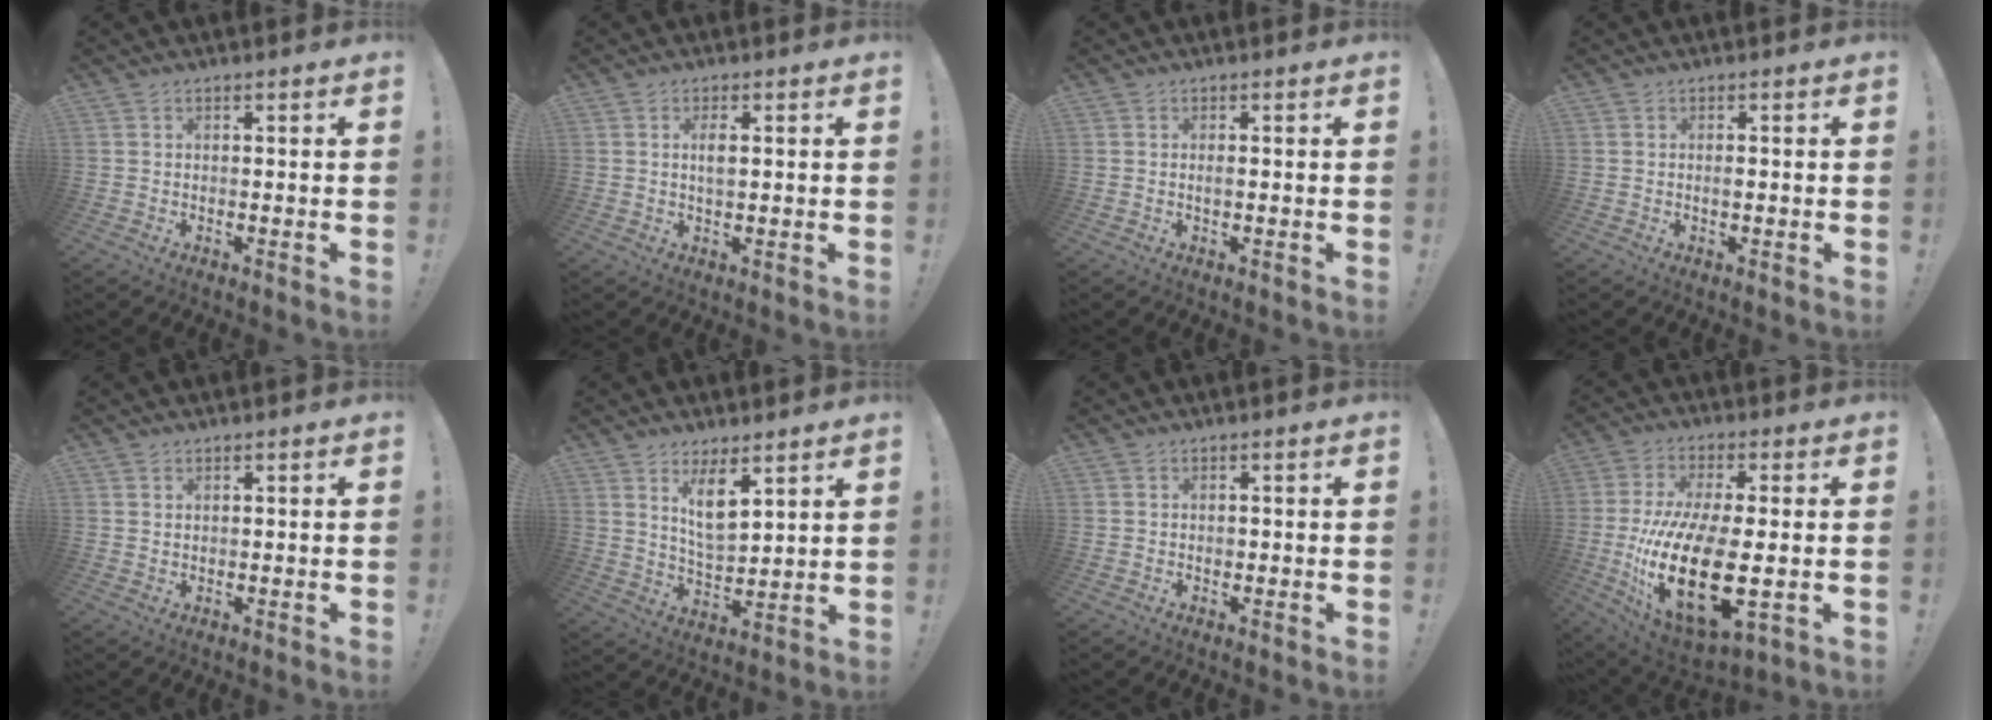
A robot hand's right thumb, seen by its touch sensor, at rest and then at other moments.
{"total": 3.0, "force": [0.6, 1.1, 2.7], "torque": [-0.048, -0.006, 0.003]}
{"total": 0.8, "force": [-0.3, 0.3, 0.7], "torque": [-0.011, 0.000, -0.007]}
{"total": 0.9, "force": [-0.4, 0.3, 0.8], "torque": [-0.010, 0.001, -0.009]}
{"total": 1.2, "force": [1.0, 0.7, 0.3], "torque": [0.001, -0.003, 0.018]}
{"total": 9.8, "force": [6.0, 4.8, 6.0], "torque": [-0.088, -0.038, 0.113]}
{"total": 0.8, "force": [-0.2, 0.8, 0.2], "torque": [-0.007, 0.005, -0.004]}
{"total": 25.0, "force": [-3.2, 10.9, 22.2], "torque": [-0.424, -0.017, -0.045]}